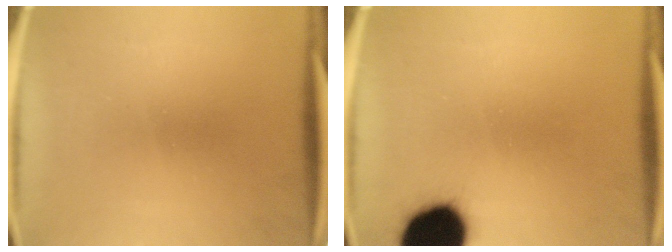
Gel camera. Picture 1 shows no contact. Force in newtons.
{"total": 18.6}